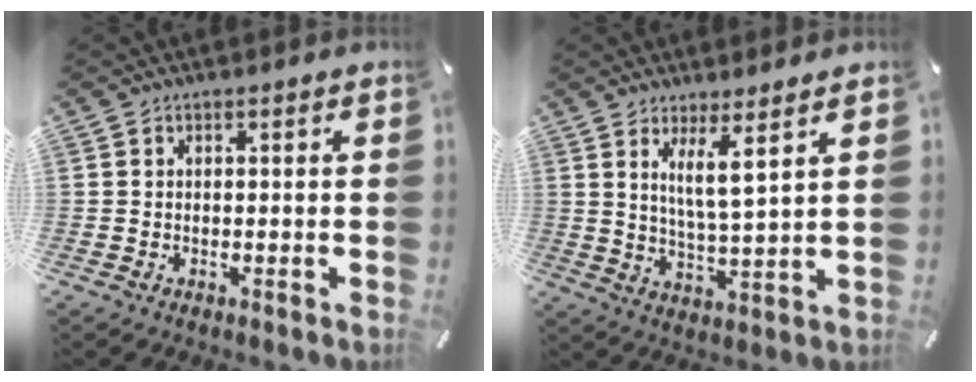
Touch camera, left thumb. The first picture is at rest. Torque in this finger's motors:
{"motor_torque": [-0.07, -0.17, 0.08, -0.05, 0.06]}